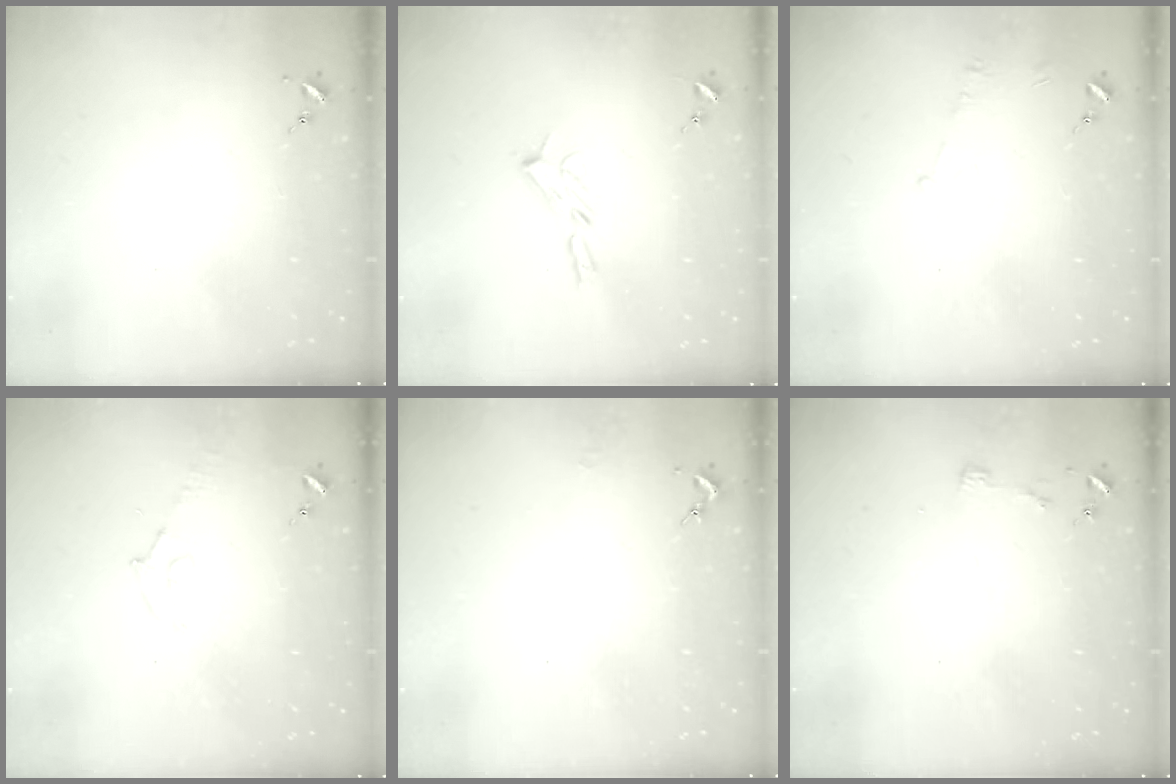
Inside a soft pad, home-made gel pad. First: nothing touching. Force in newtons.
{"total": 5.9, "press": 5.9, "slide": 0.5}
{"total": 4.5, "press": 4.2, "slide": 1.4}
{"total": 7.3, "press": 7.2, "slide": 0.9}
{"total": 1.4, "press": 1.4, "slide": 0.1}
{"total": 3.3, "press": 3.3, "slide": 0.4}